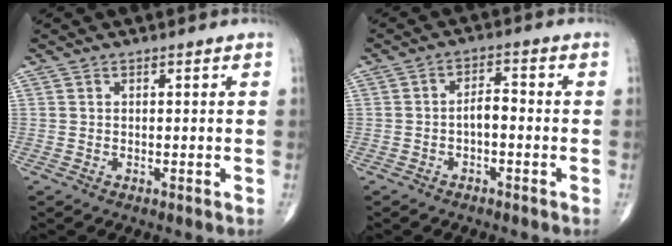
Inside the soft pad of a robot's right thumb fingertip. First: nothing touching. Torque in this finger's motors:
{"motor_torque": [0.55, 0.44, 0.62, 0.00, 0.00]}